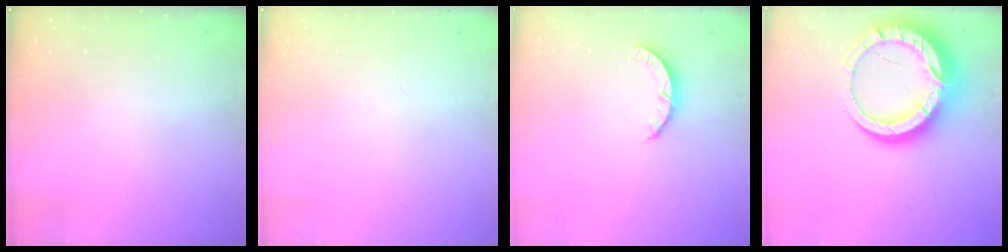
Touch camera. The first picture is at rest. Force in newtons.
{"total": 0.0}
{"total": 2.7, "press": 2.7, "slide": 0.4}
{"total": 17.9, "press": 17.9, "slide": 1.4}